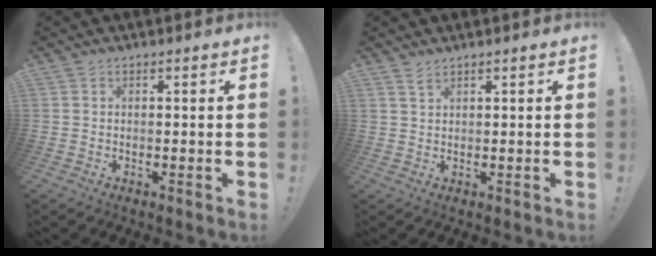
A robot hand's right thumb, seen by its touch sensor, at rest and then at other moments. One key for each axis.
{"total": 1.9, "fx": 1.5, "fy": 0.3, "fz": 1.0, "tx": -0.020, "ty": -0.003, "tz": 0.027}